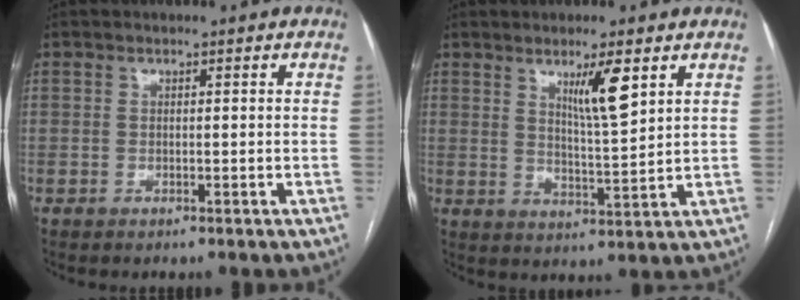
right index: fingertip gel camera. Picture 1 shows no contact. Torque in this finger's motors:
{"motor_torque": [0.28, 0.20, 0.13, 0.08]}